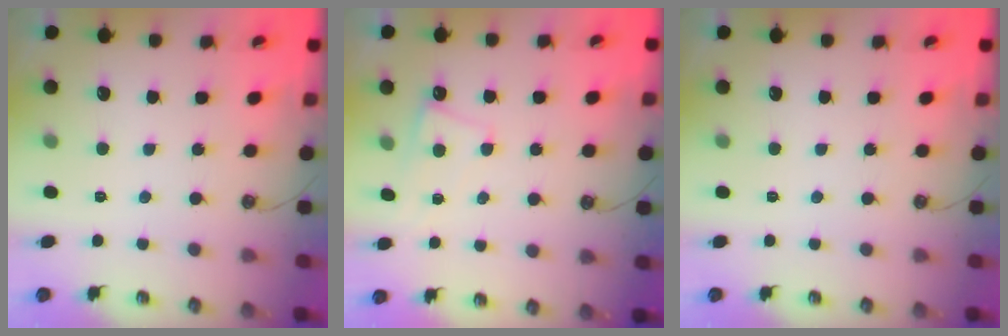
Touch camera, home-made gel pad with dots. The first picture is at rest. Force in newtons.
{"total": 2.4, "press": 2.4, "slide": 0.6}
{"total": 0.0}